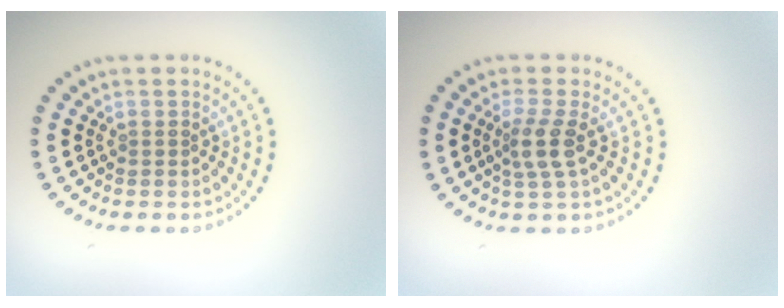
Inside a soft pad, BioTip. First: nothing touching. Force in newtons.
{"total": 2.5, "press": 2.0, "slide": 1.5}